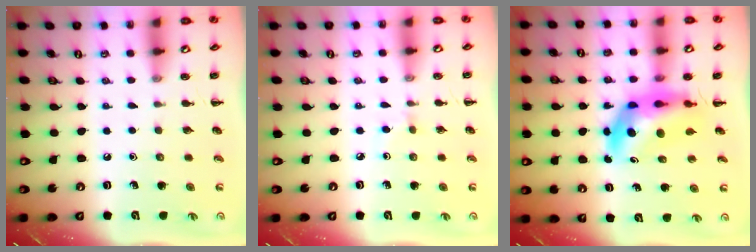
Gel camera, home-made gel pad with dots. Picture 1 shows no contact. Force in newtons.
{"total": 2.0, "press": 1.8, "slide": 0.8}
{"total": 11.6, "press": 11.0, "slide": 3.8}